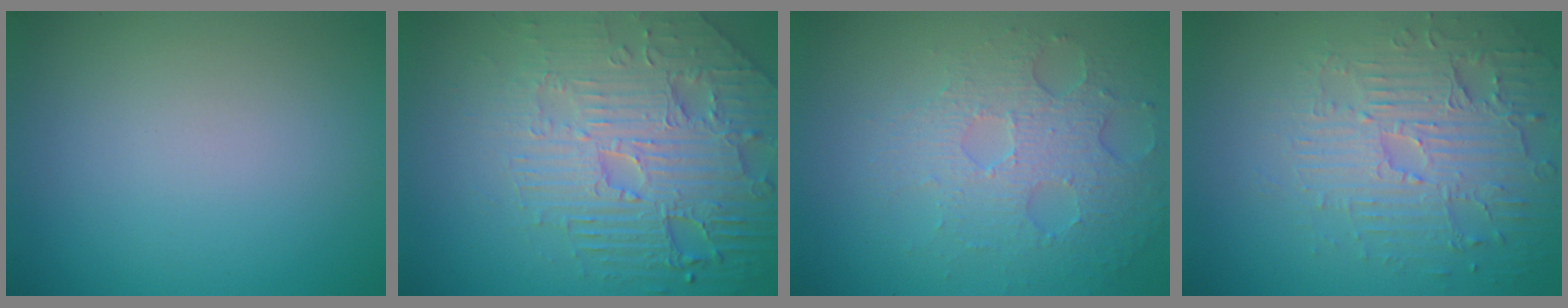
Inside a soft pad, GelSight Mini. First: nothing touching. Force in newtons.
{"total": 6.8, "press": 5.6, "slide": 3.7}
{"total": 5.0, "press": 3.4, "slide": 3.7}
{"total": 4.4, "press": 4.0, "slide": 1.8}